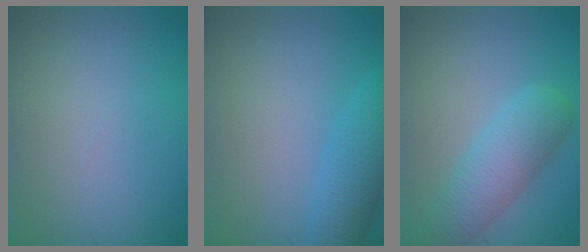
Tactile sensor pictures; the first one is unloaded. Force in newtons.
{"total": 3.5, "press": 3.5, "slide": 0.1}
{"total": 5.8, "press": 5.8, "slide": 0.2}